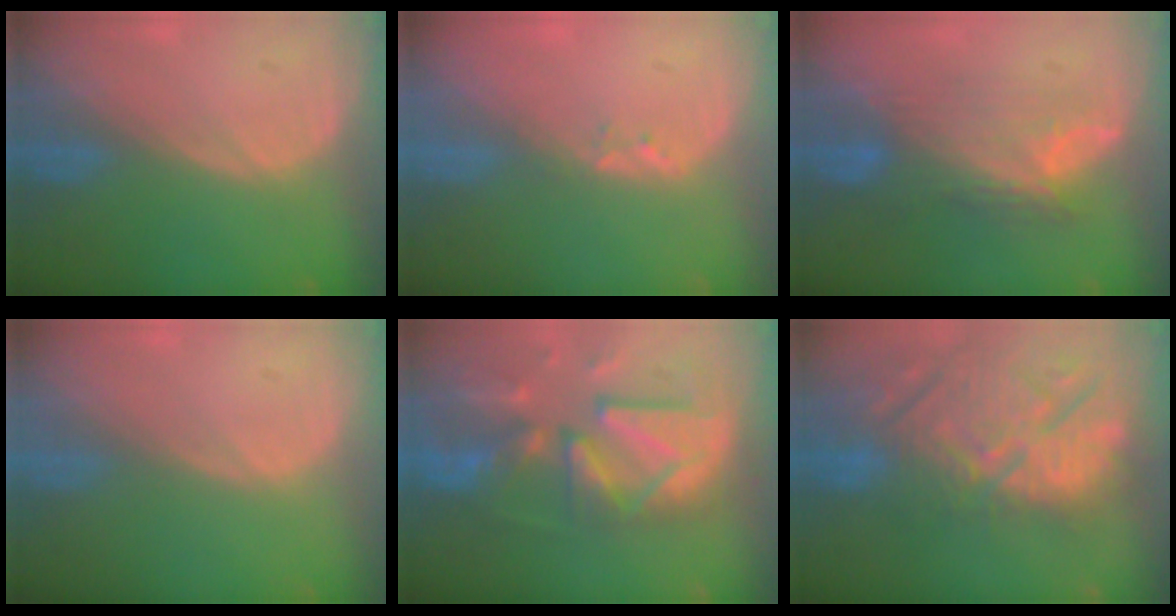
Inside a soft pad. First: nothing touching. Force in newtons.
{"total": 1.4, "press": 1.3, "slide": 0.7}
{"total": 7.6, "press": 7.3, "slide": 2.2}
{"total": 0.0}
{"total": 13.0, "press": 11.3, "slide": 6.4}
{"total": 15.1, "press": 12.9, "slide": 7.8}